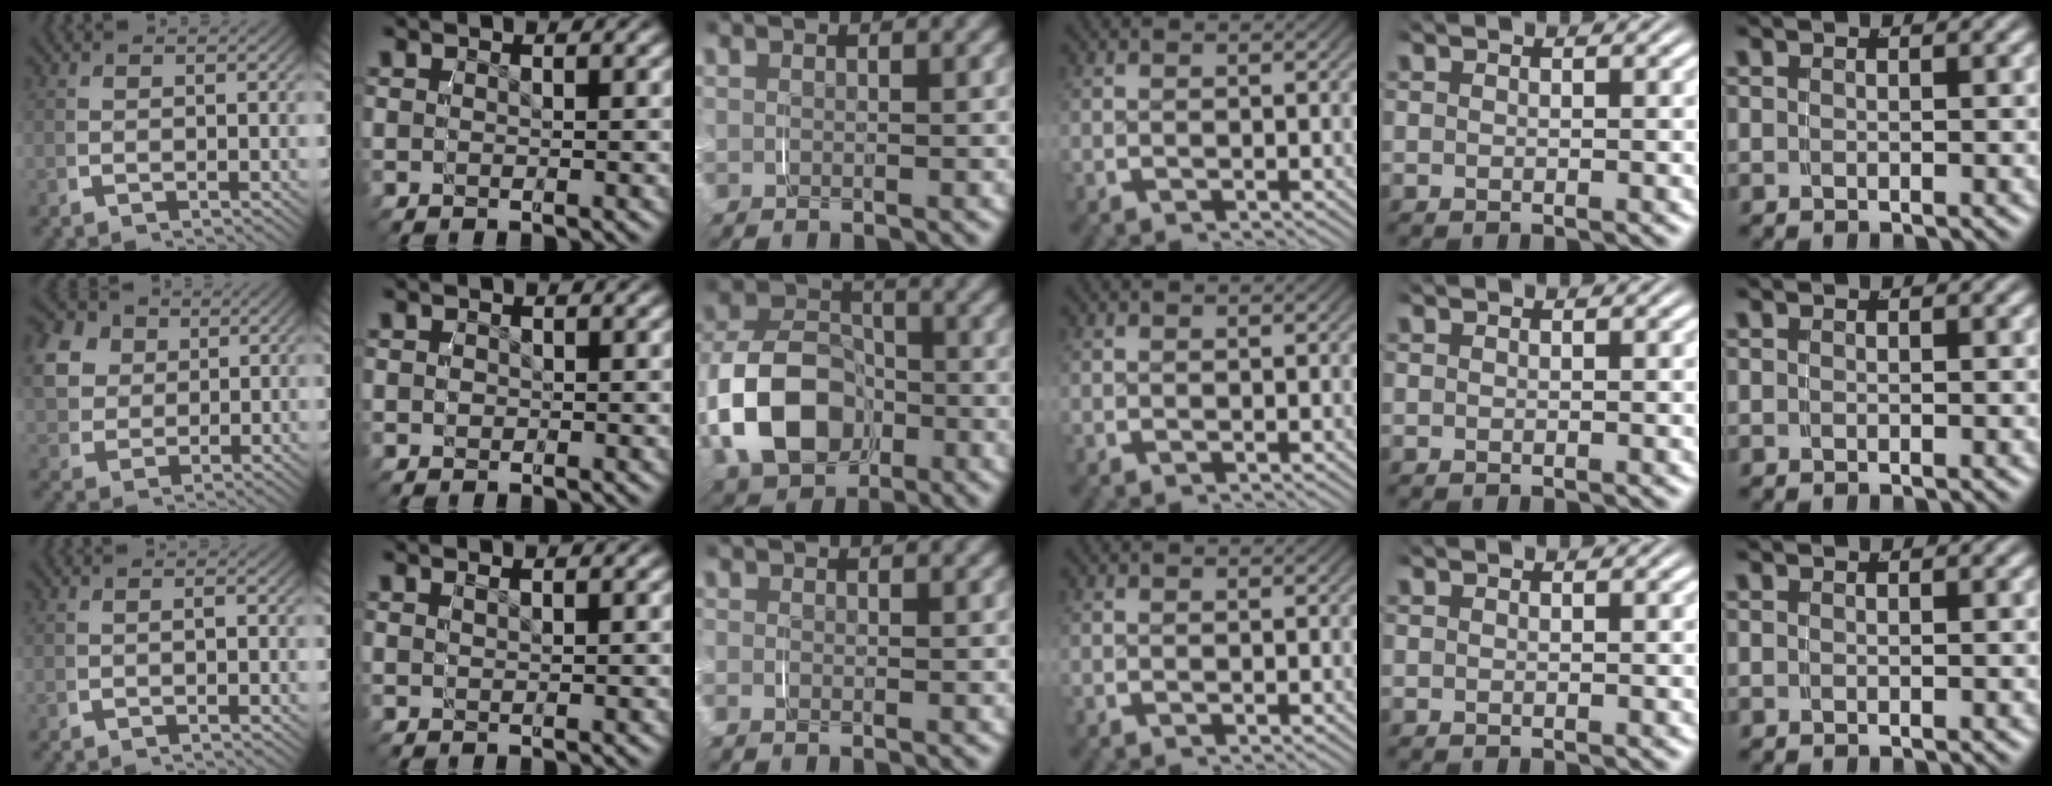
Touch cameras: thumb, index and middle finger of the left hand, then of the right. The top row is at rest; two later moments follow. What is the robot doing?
{"motion": "grasp_and_lifting", "object": "paper"}